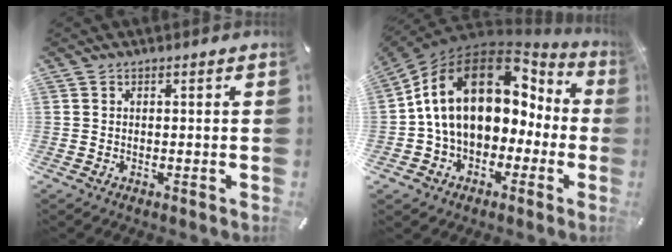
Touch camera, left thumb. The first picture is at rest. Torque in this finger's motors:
{"motor_torque": [2.13, 2.87, 2.77, 0.00, 1.05]}